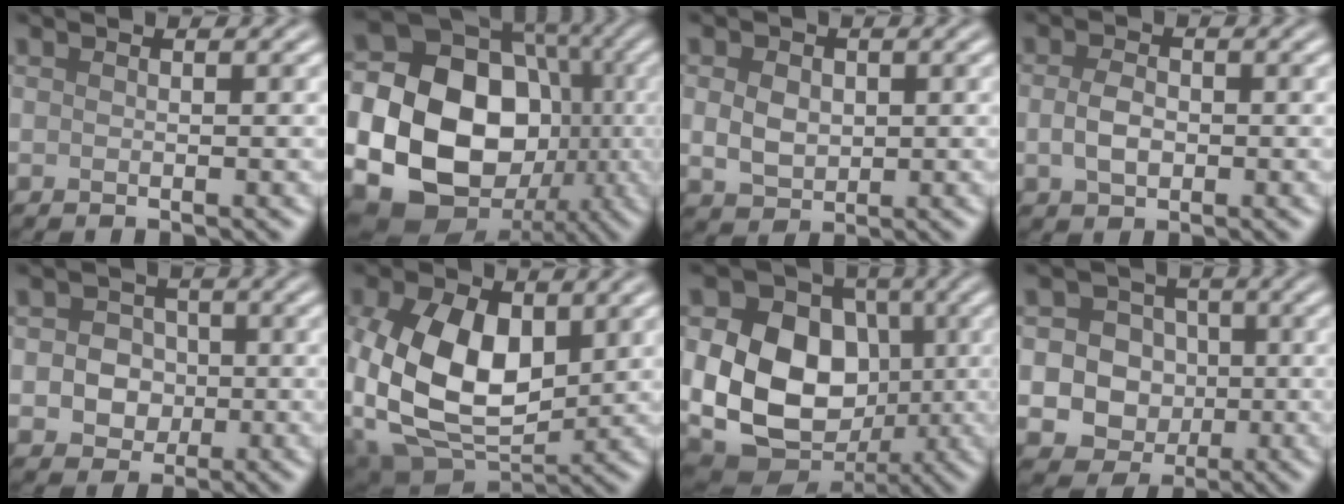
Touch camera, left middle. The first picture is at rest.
{"total": 22.2, "force": [-3.1, 19.2, 10.8], "torque": [-0.212, -0.015, -0.096]}
{"total": 3.0, "force": [0.2, 2.4, 1.9], "torque": [-0.038, -0.002, 0.003]}
{"total": 2.5, "force": [-0.2, 1.7, 1.8], "torque": [-0.040, 0.000, -0.006]}
{"total": 3.6, "force": [-0.3, 3.2, 1.7], "torque": [-0.010, -0.002, -0.016]}
{"total": 11.1, "force": [0.9, 7.0, 8.6], "torque": [-0.185, -0.002, 0.015]}
{"total": 12.2, "force": [-0.6, 9.4, 7.7], "torque": [-0.131, -0.017, -0.014]}
{"total": 8.6, "force": [-1.2, 8.0, 2.9], "torque": [-0.045, 0.010, -0.048]}